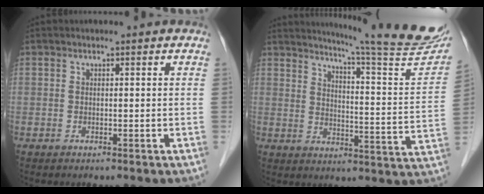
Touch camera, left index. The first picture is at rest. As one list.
[{"total": 20.4, "force": [18.2, -0.7, 9.1], "torque": [-0.133, -0.088, 0.221]}]